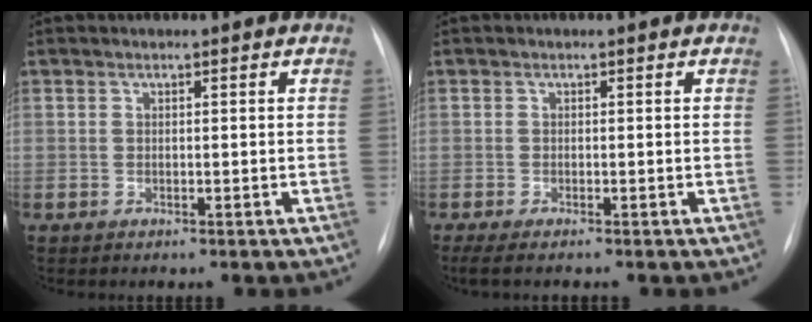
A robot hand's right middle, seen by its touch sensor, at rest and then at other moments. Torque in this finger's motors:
{"motor_torque": [0.35, -0.34, 0.01, 0.00]}